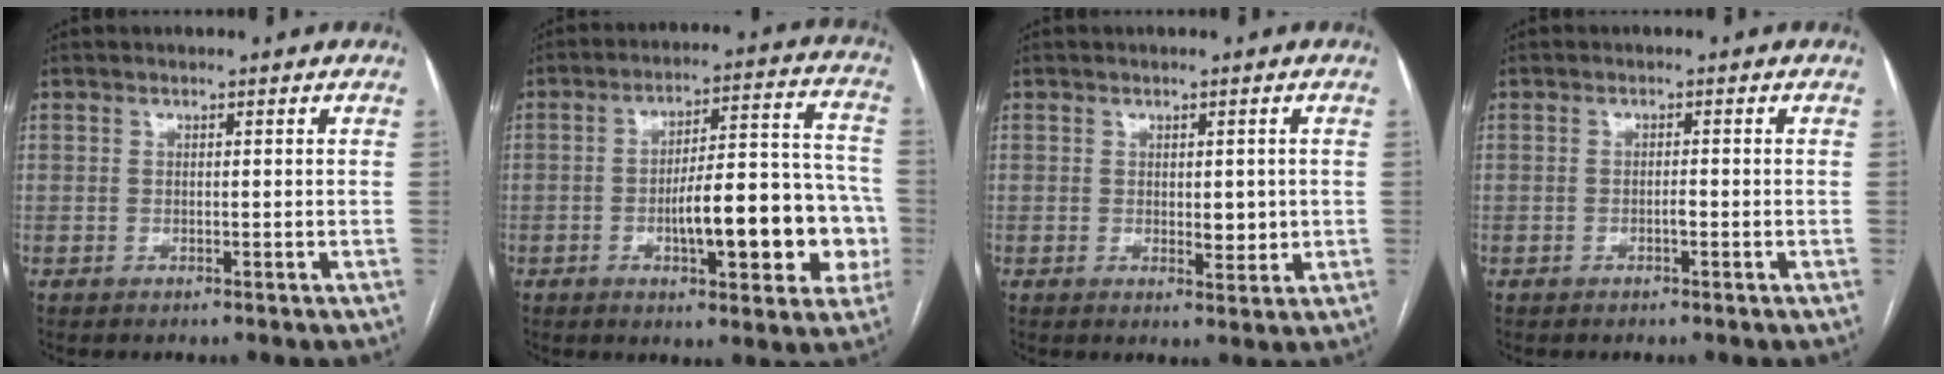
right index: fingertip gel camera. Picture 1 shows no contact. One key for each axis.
{"total": 16.6, "fx": -4.1, "fy": 4.8, "fz": 15.3, "tx": -0.203, "ty": 0.035, "tz": -0.055}
{"total": 3.3, "fx": 0.1, "fy": 1.6, "fz": 2.9, "tx": -0.039, "ty": -0.006, "tz": 0.006}
{"total": 1.0, "fx": -0.5, "fy": 0.2, "fz": 0.8, "tx": -0.017, "ty": 0.001, "tz": -0.009}